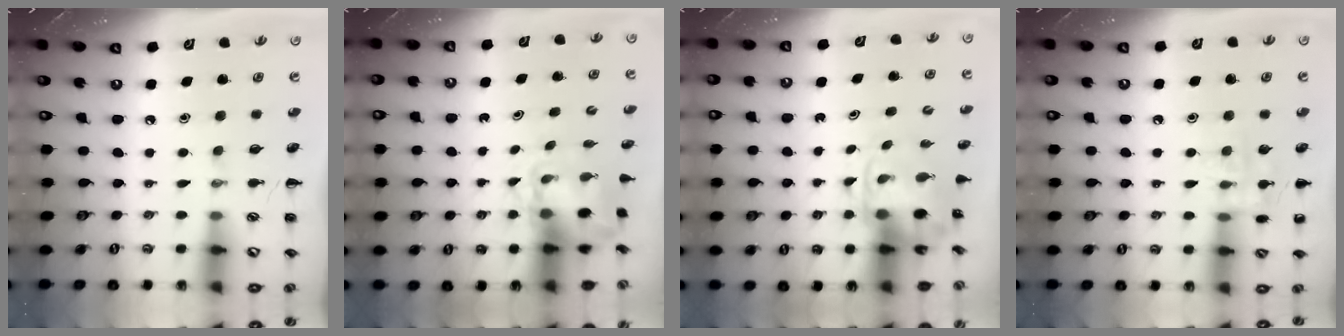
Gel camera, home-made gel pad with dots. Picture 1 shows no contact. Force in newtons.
{"total": 4.2, "press": 4.2, "slide": 0.5}
{"total": 3.8, "press": 3.7, "slide": 0.8}
{"total": 9.2, "press": 9.1, "slide": 1.0}